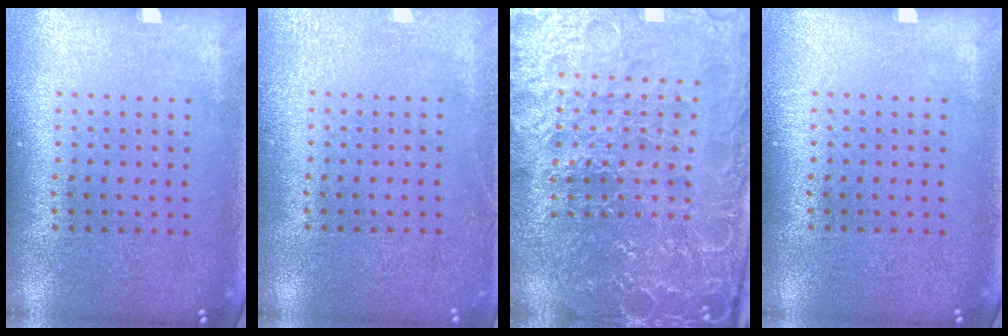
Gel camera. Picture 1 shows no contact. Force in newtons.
{"total": 1.9, "press": 1.9, "slide": 0.3}
{"total": 5.1, "press": 4.9, "slide": 1.6}
{"total": 0.0}